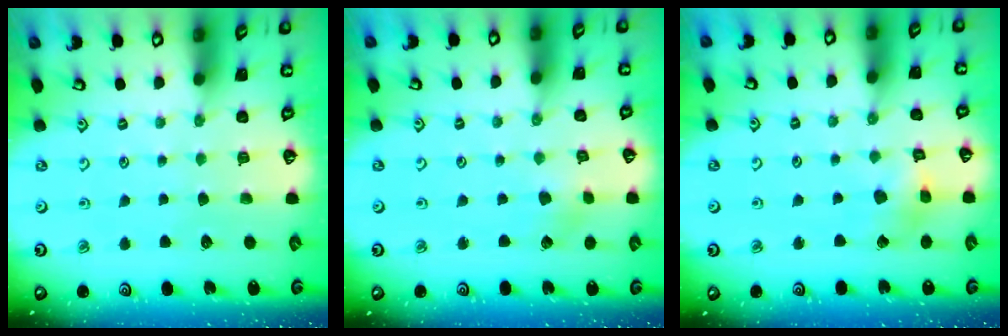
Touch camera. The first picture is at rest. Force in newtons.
{"total": 2.3, "press": 2.3, "slide": 0.4}
{"total": 5.2, "press": 5.2, "slide": 0.5}